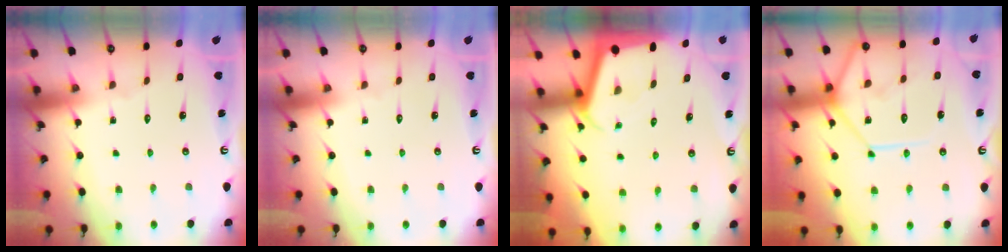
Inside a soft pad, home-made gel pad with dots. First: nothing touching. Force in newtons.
{"total": 0.0}
{"total": 2.2, "press": 2.2, "slide": 0.1}
{"total": 13.8, "press": 13.7, "slide": 1.7}